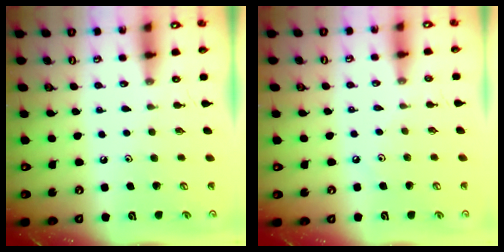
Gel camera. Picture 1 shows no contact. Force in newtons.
{"total": 3.3, "press": 3.3, "slide": 0.4}